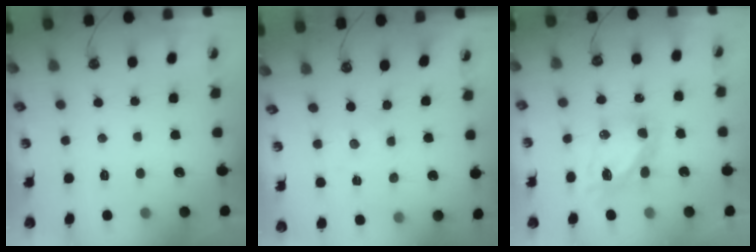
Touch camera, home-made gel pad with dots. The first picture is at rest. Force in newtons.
{"total": 0.0}
{"total": 10.4, "press": 10.3, "slide": 1.0}